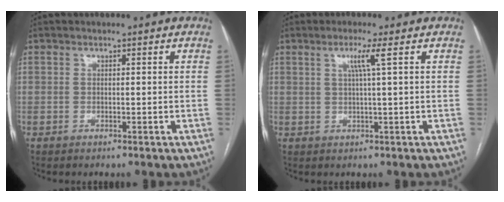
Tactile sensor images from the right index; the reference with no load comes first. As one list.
[{"total": 3.1, "force": [1.2, -0.8, 2.7], "torque": [-0.055, 0.000, 0.024]}]